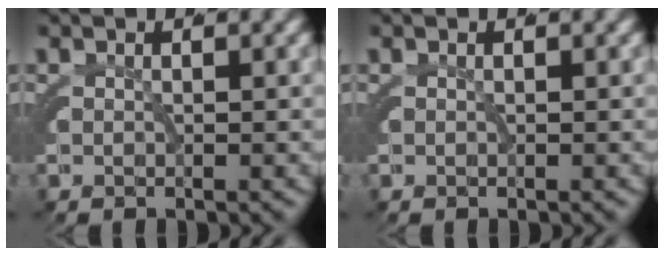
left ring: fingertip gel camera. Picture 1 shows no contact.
{"total": 0.0}